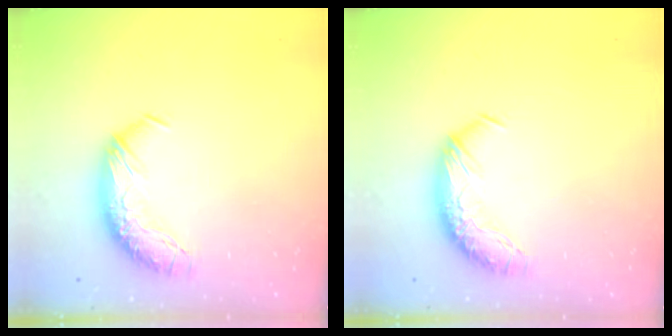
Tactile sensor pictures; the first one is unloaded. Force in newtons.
{"total": 0.0}